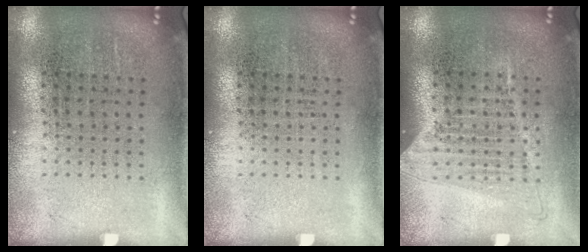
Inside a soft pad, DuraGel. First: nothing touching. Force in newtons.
{"total": 0.0}
{"total": 1.0, "press": 0.9, "slide": 0.5}